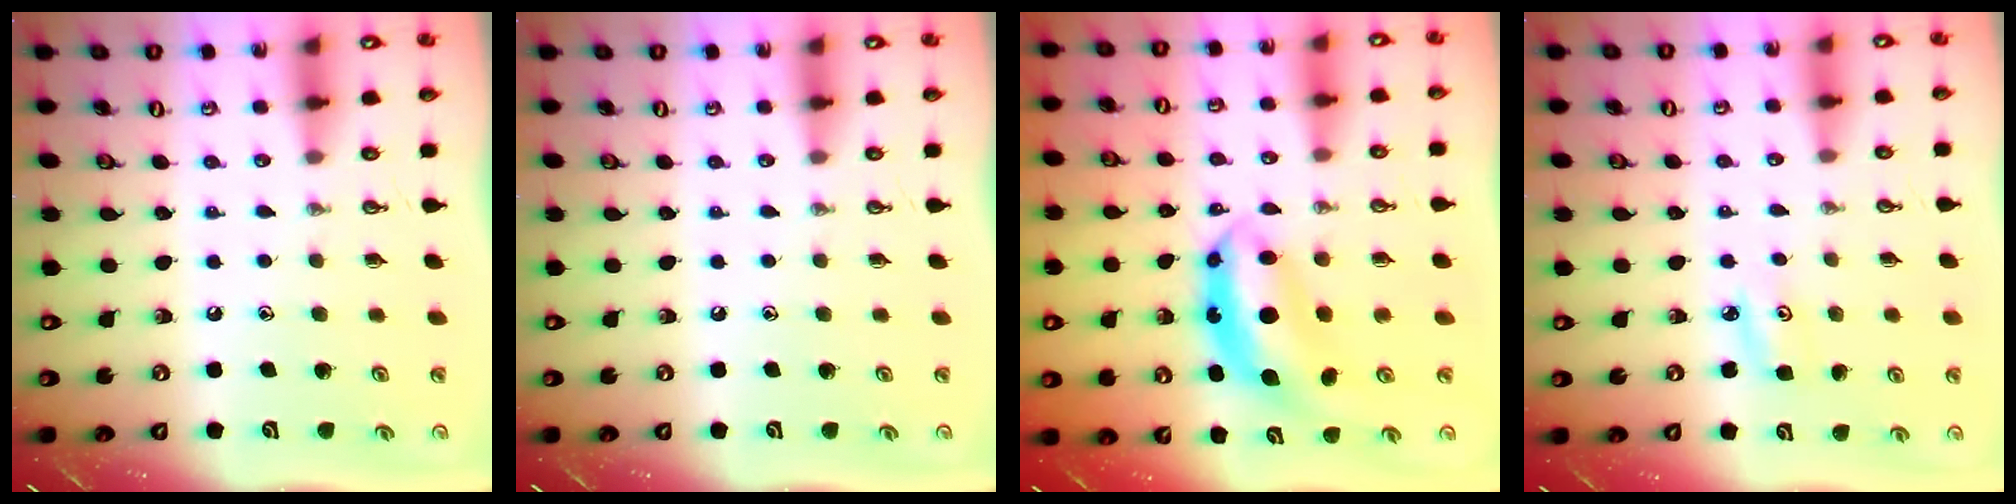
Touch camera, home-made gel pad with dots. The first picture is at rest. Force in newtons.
{"total": 0.0}
{"total": 7.0, "press": 7.0, "slide": 0.7}
{"total": 4.8, "press": 4.8, "slide": 0.4}